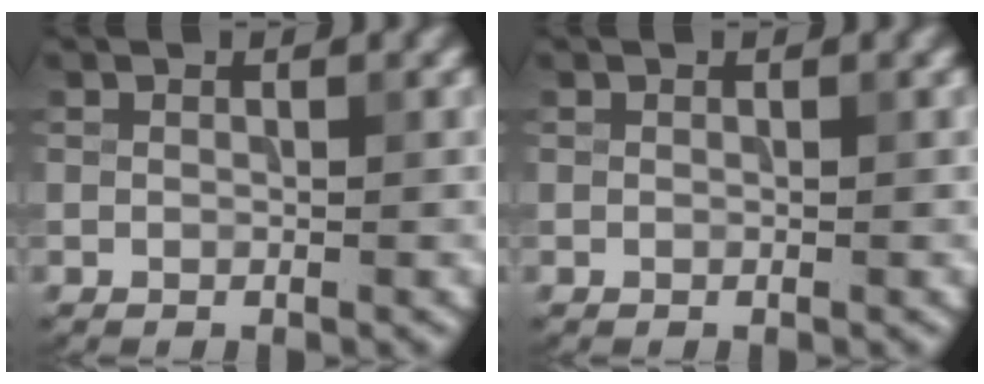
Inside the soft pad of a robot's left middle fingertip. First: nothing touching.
{"total": 0.0}